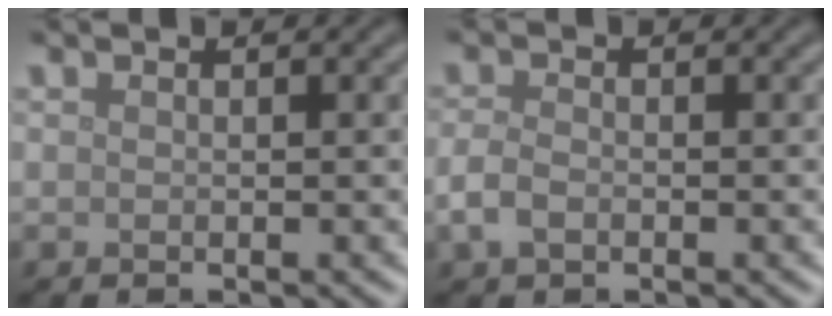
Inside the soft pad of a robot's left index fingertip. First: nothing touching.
{"total": 2.0, "force": [-0.8, 1.3, 1.3], "torque": [-0.029, 0.000, -0.020]}